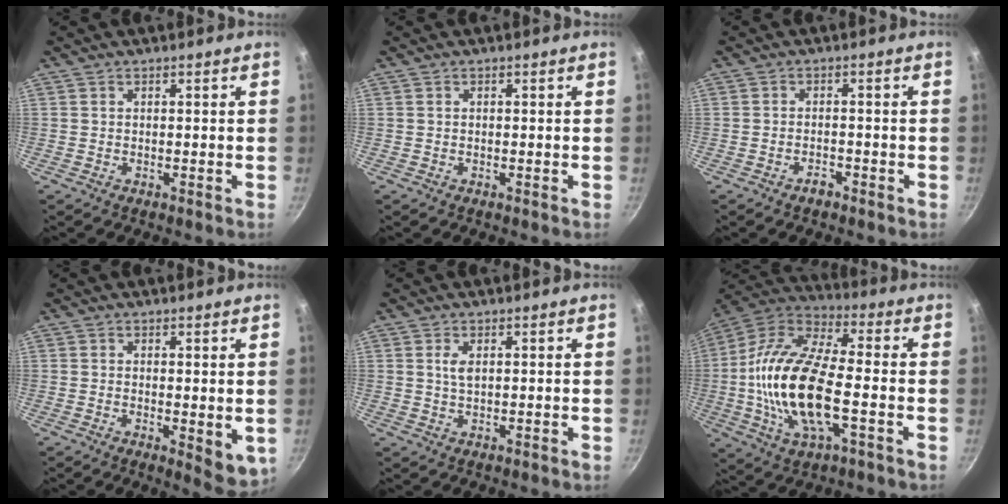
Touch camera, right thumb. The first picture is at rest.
{"total": 0.0}
{"total": 1.9, "force": [-1.5, 0.8, 0.9], "torque": [-0.010, 0.016, -0.022]}
{"total": 5.9, "force": [-0.2, 2.6, 5.3], "torque": [-0.067, -0.014, 0.001]}
{"total": 2.3, "force": [0.7, 1.1, 1.8], "torque": [-0.035, -0.003, 0.015]}
{"total": 20.9, "force": [-3.1, 8.8, 18.7], "torque": [-0.365, 0.027, -0.075]}